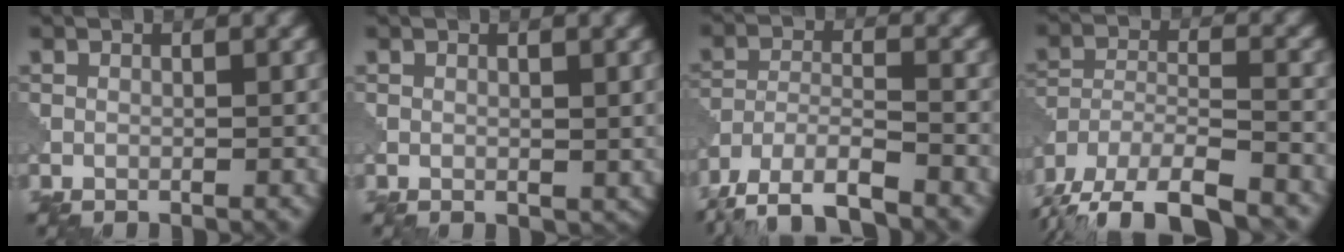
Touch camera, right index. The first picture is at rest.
{"total": 0.9, "force": [0.4, 0.6, 0.5], "torque": [-0.006, -0.002, 0.009]}
{"total": 7.1, "force": [-5.8, 2.0, 3.5], "torque": [-0.059, -0.016, -0.106]}
{"total": 12.3, "force": [-10.4, 4.4, 5.1], "torque": [-0.089, -0.016, -0.159]}